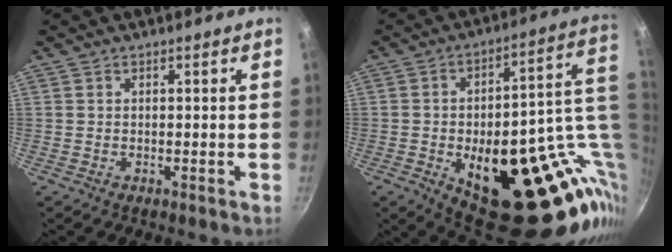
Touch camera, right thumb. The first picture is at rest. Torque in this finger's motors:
{"motor_torque": [0.47, 0.95, 2.09, -0.68, 0.47]}